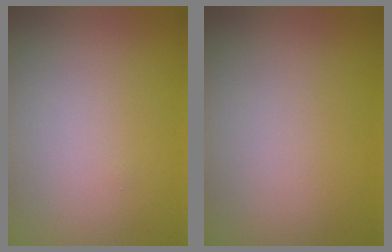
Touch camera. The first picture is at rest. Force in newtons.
{"total": 0.0}